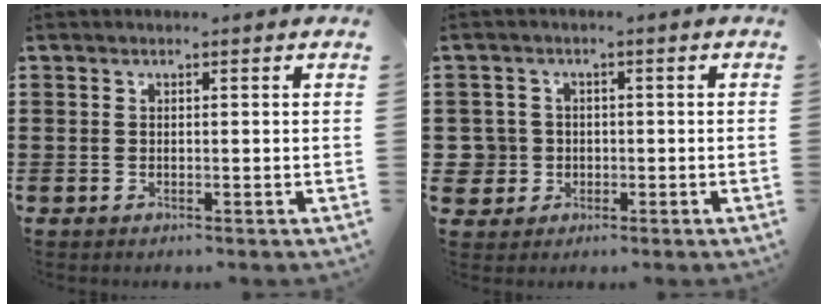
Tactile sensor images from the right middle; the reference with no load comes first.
{"total": 3.9, "force": [-0.7, 3.8, 0.6], "torque": [-0.036, 0.006, -0.016]}